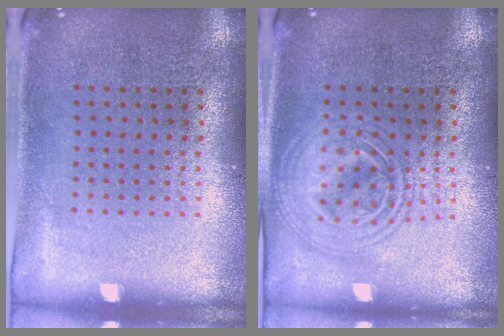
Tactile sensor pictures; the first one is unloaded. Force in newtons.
{"total": 2.8, "press": 2.8, "slide": 0.4}